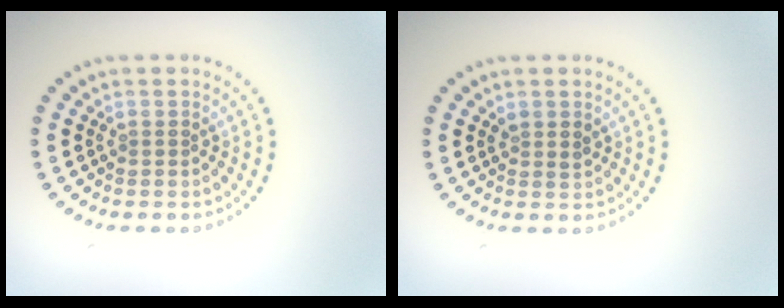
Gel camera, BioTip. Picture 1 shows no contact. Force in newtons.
{"total": 1.0, "press": 0.9, "slide": 0.5}